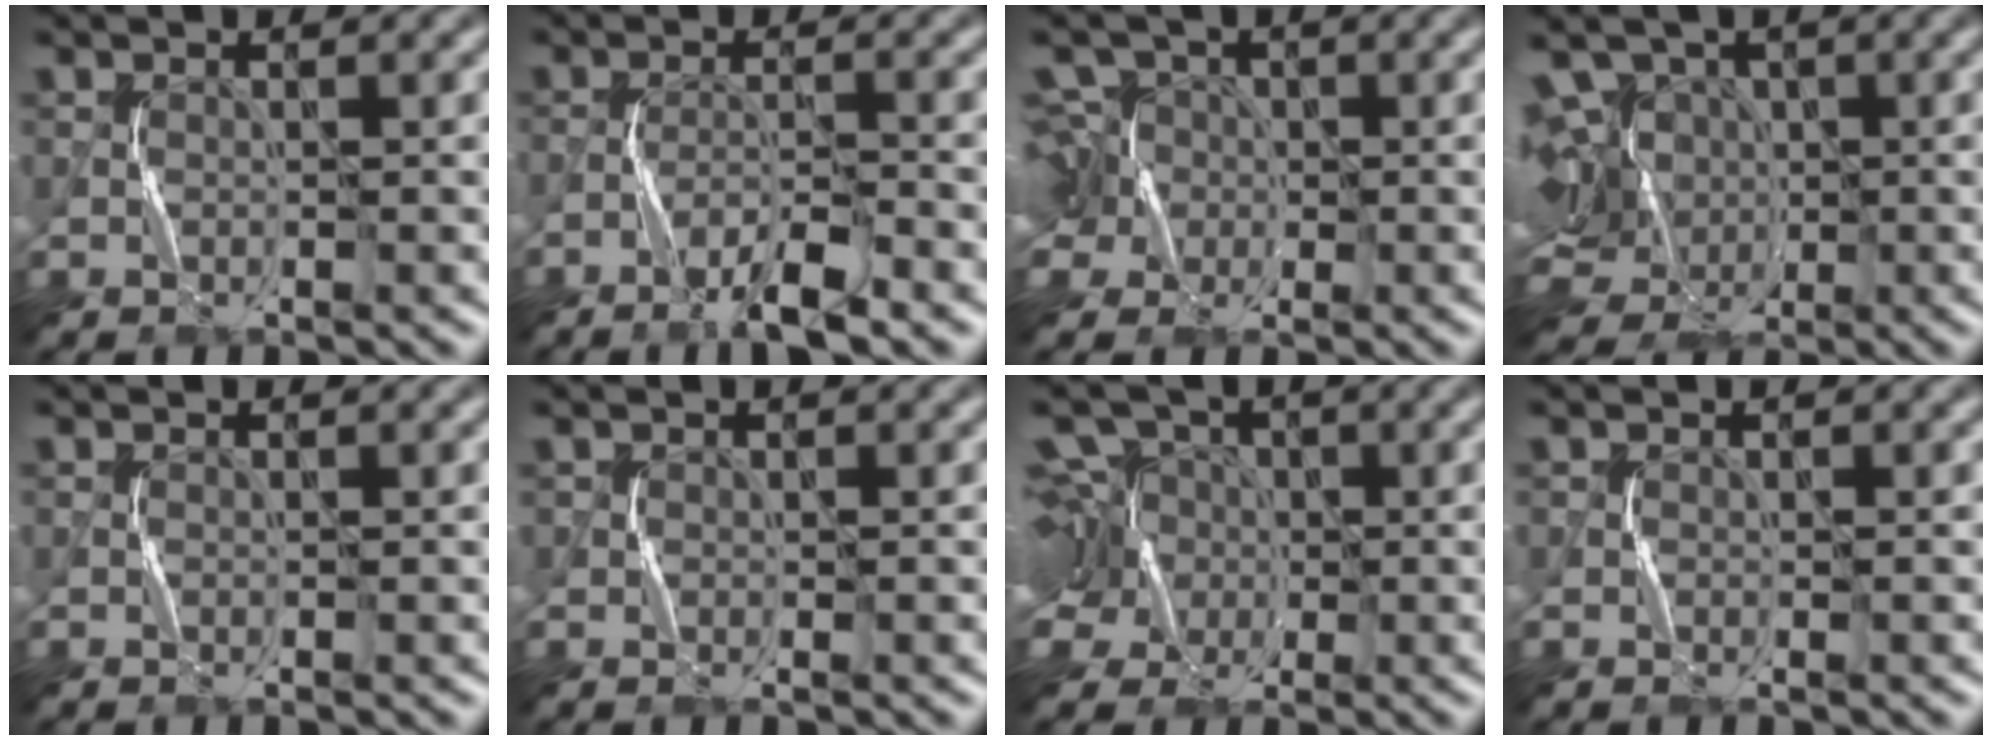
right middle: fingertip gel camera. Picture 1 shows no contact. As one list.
[{"total": 4.0, "force": [-2.8, 0.4, 2.9], "torque": [-0.056, 0.004, -0.055]}, {"total": 8.4, "force": [0.2, 7.2, 4.4], "torque": [-0.080, 0.045, -0.047]}, {"total": 11.4, "force": [1.2, 8.5, 7.5], "torque": [-0.131, 0.025, -0.015]}, {"total": 0.0}, {"total": 0.8, "force": [0.1, 0.6, 0.5], "torque": [-0.006, 0.000, 0.003]}, {"total": 11.3, "force": [1.9, 8.8, 6.8], "torque": [-0.102, 0.052, -0.037]}, {"total": 0.0}]